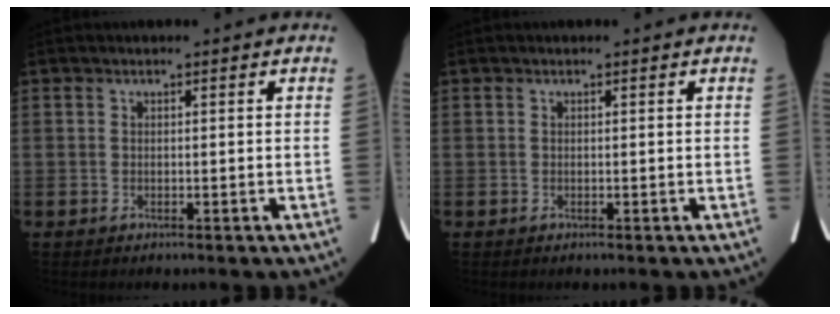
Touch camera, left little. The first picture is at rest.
{"total": 0.0}